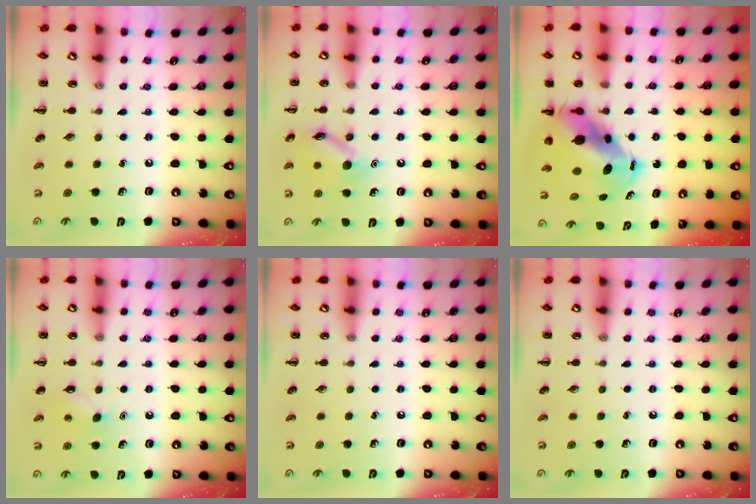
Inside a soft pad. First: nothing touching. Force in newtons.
{"total": 11.4, "press": 11.4, "slide": 0.6}
{"total": 9.2, "press": 8.9, "slide": 2.3}
{"total": 4.9, "press": 4.8, "slide": 1.3}
{"total": 0.0}
{"total": 0.0}